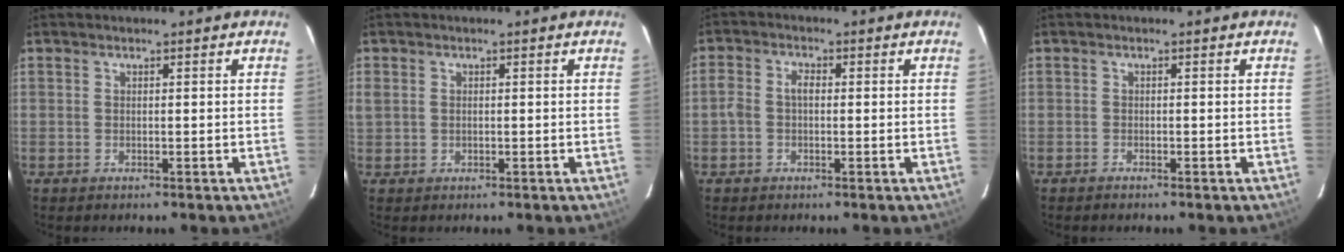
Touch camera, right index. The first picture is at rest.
{"total": 2.0, "force": [0.1, 1.6, 1.1], "torque": [-0.020, -0.002, 0.002]}
{"total": 3.0, "force": [-0.4, 2.0, 2.3], "torque": [-0.045, 0.010, -0.011]}
{"total": 0.6, "force": [-0.6, 0.1, 0.1], "torque": [-0.003, -0.001, -0.012]}